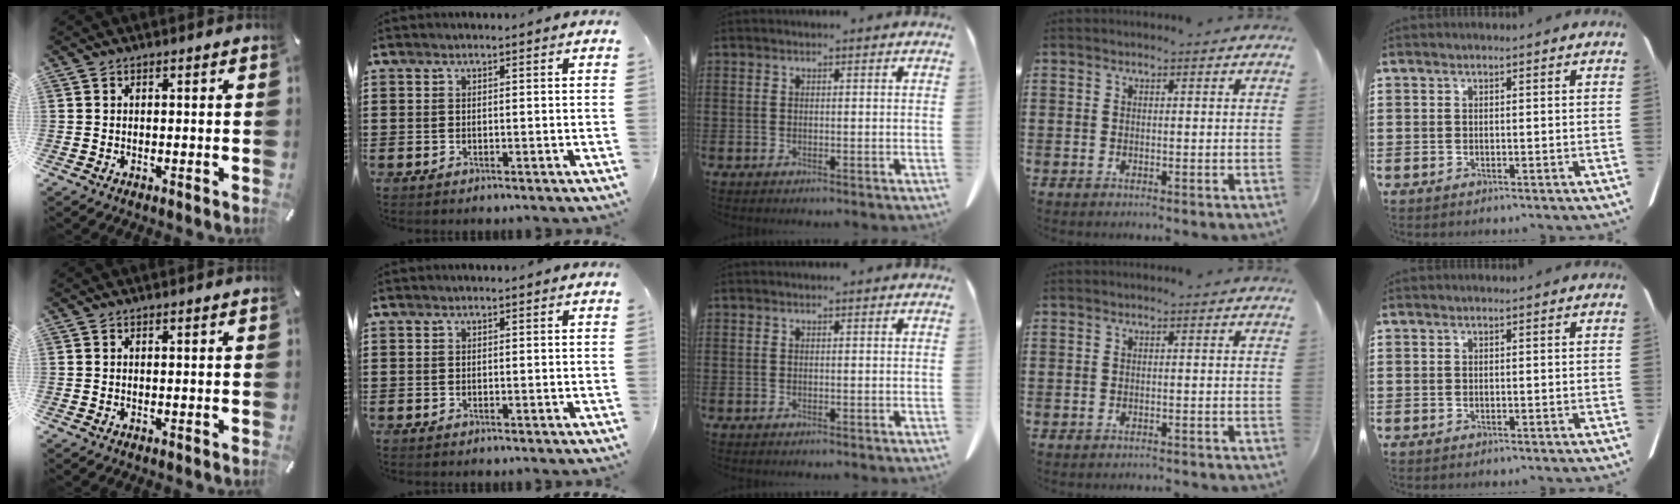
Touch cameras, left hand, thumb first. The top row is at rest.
{"ring": {"total": 0.9, "force": [-0.9, -0.1, 0.1], "torque": [-0.005, 0.000, -0.017]}}